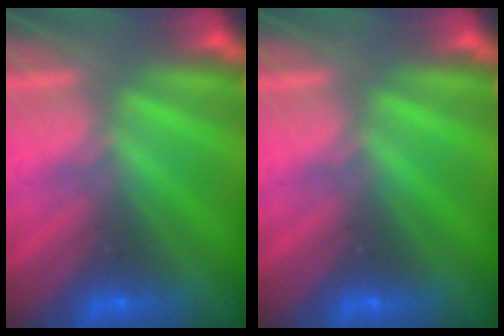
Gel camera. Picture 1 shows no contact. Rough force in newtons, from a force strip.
{"total": 0.0}